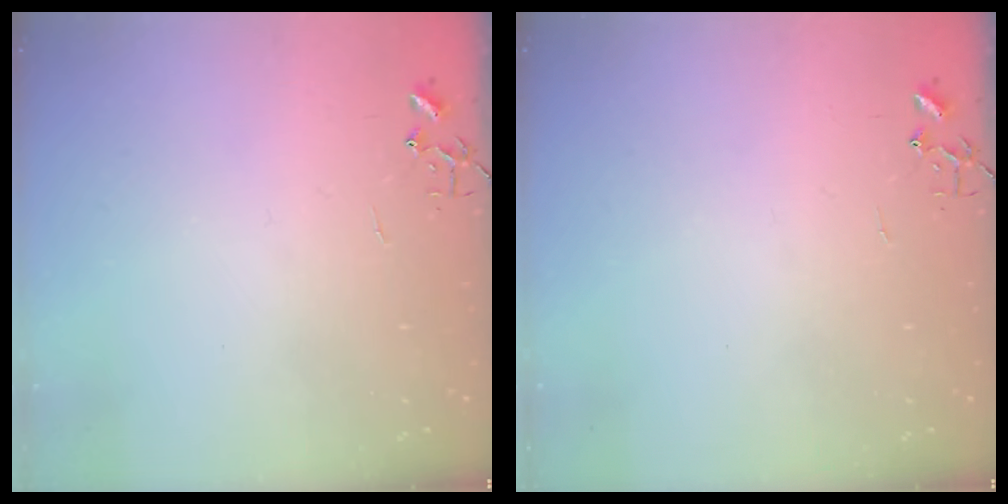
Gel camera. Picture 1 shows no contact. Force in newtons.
{"total": 0.0}